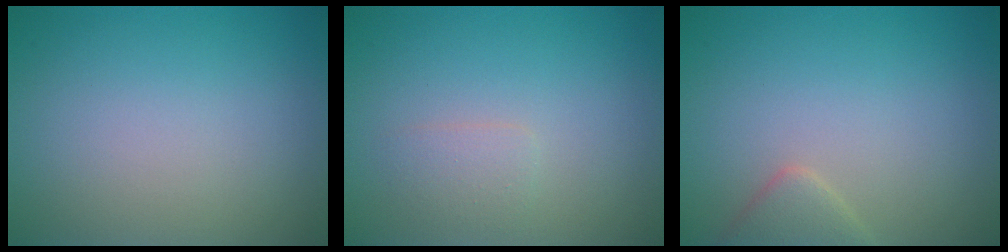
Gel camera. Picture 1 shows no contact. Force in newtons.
{"total": 1.3, "press": 1.3, "slide": 0.0}
{"total": 2.0, "press": 2.0, "slide": 0.1}